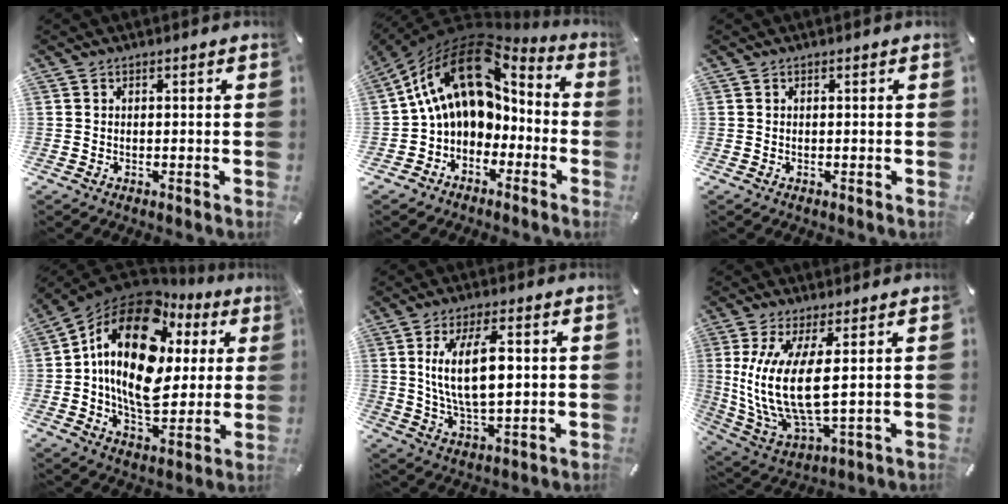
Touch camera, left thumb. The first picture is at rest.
{"total": 17.3, "force": [3.8, 12.4, 11.4], "torque": [-0.216, -0.012, 0.065]}
{"total": 0.0}
{"total": 21.5, "force": [5.4, 13.8, 15.6], "torque": [-0.304, -0.020, 0.086]}
{"total": 12.7, "force": [2.6, 5.2, 11.3], "torque": [-0.211, -0.006, 0.038]}
{"total": 14.0, "force": [2.3, 5.4, 12.7], "torque": [-0.291, -0.022, 0.041]}